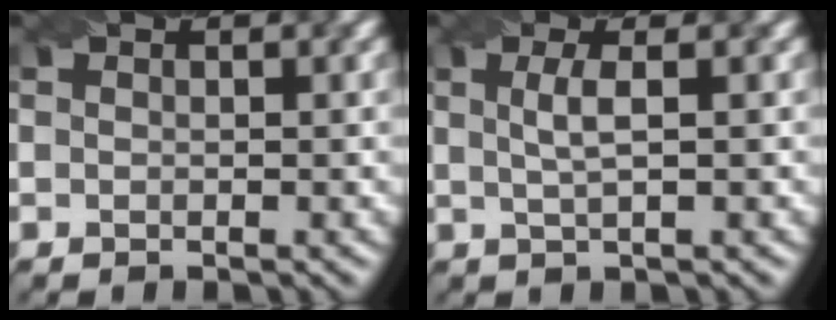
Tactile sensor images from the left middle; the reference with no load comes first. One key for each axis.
{"total": 2.1, "fx": 0.1, "fy": 0.5, "fz": 2.1, "tx": -0.037, "ty": 0.001, "tz": 0.003}